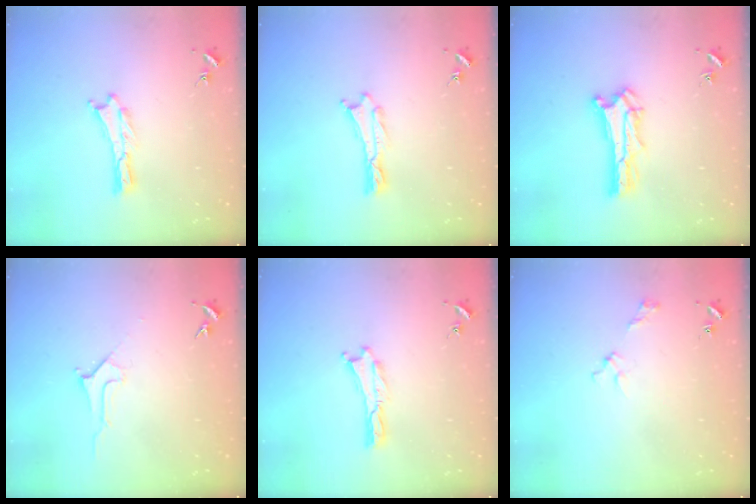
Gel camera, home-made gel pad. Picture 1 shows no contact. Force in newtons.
{"total": 0.0}
{"total": 1.4, "press": 1.4, "slide": 0.2}
{"total": 2.8, "press": 2.8, "slide": 0.4}
{"total": 0.0}
{"total": 2.7, "press": 2.6, "slide": 0.3}